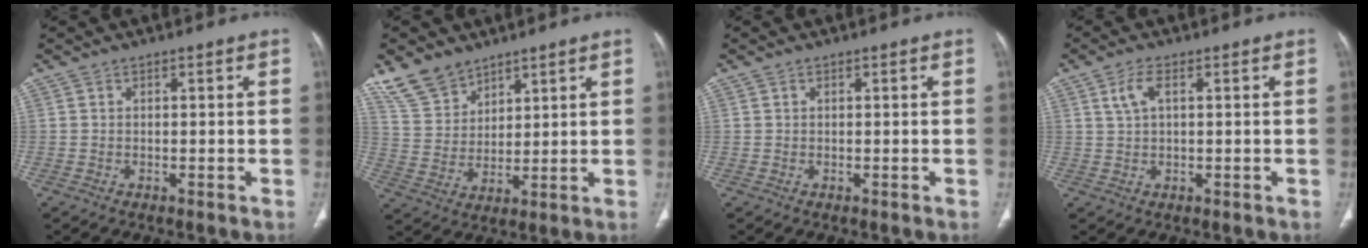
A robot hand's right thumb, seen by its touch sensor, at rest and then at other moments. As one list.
[{"total": 8.6, "force": [6.7, 4.9, 2.3], "torque": [-0.029, -0.031, 0.145]}, {"total": 0.0}, {"total": 3.4, "force": [1.2, 1.5, 2.8], "torque": [-0.065, 0.010, 0.028]}]